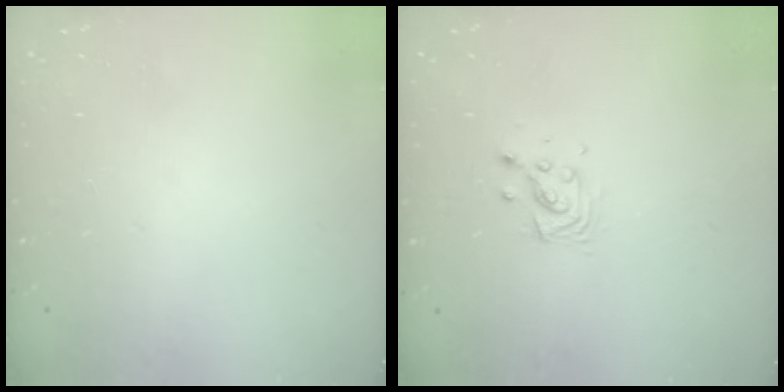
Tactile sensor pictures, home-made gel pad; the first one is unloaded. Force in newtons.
{"total": 5.2, "press": 5.2, "slide": 0.1}